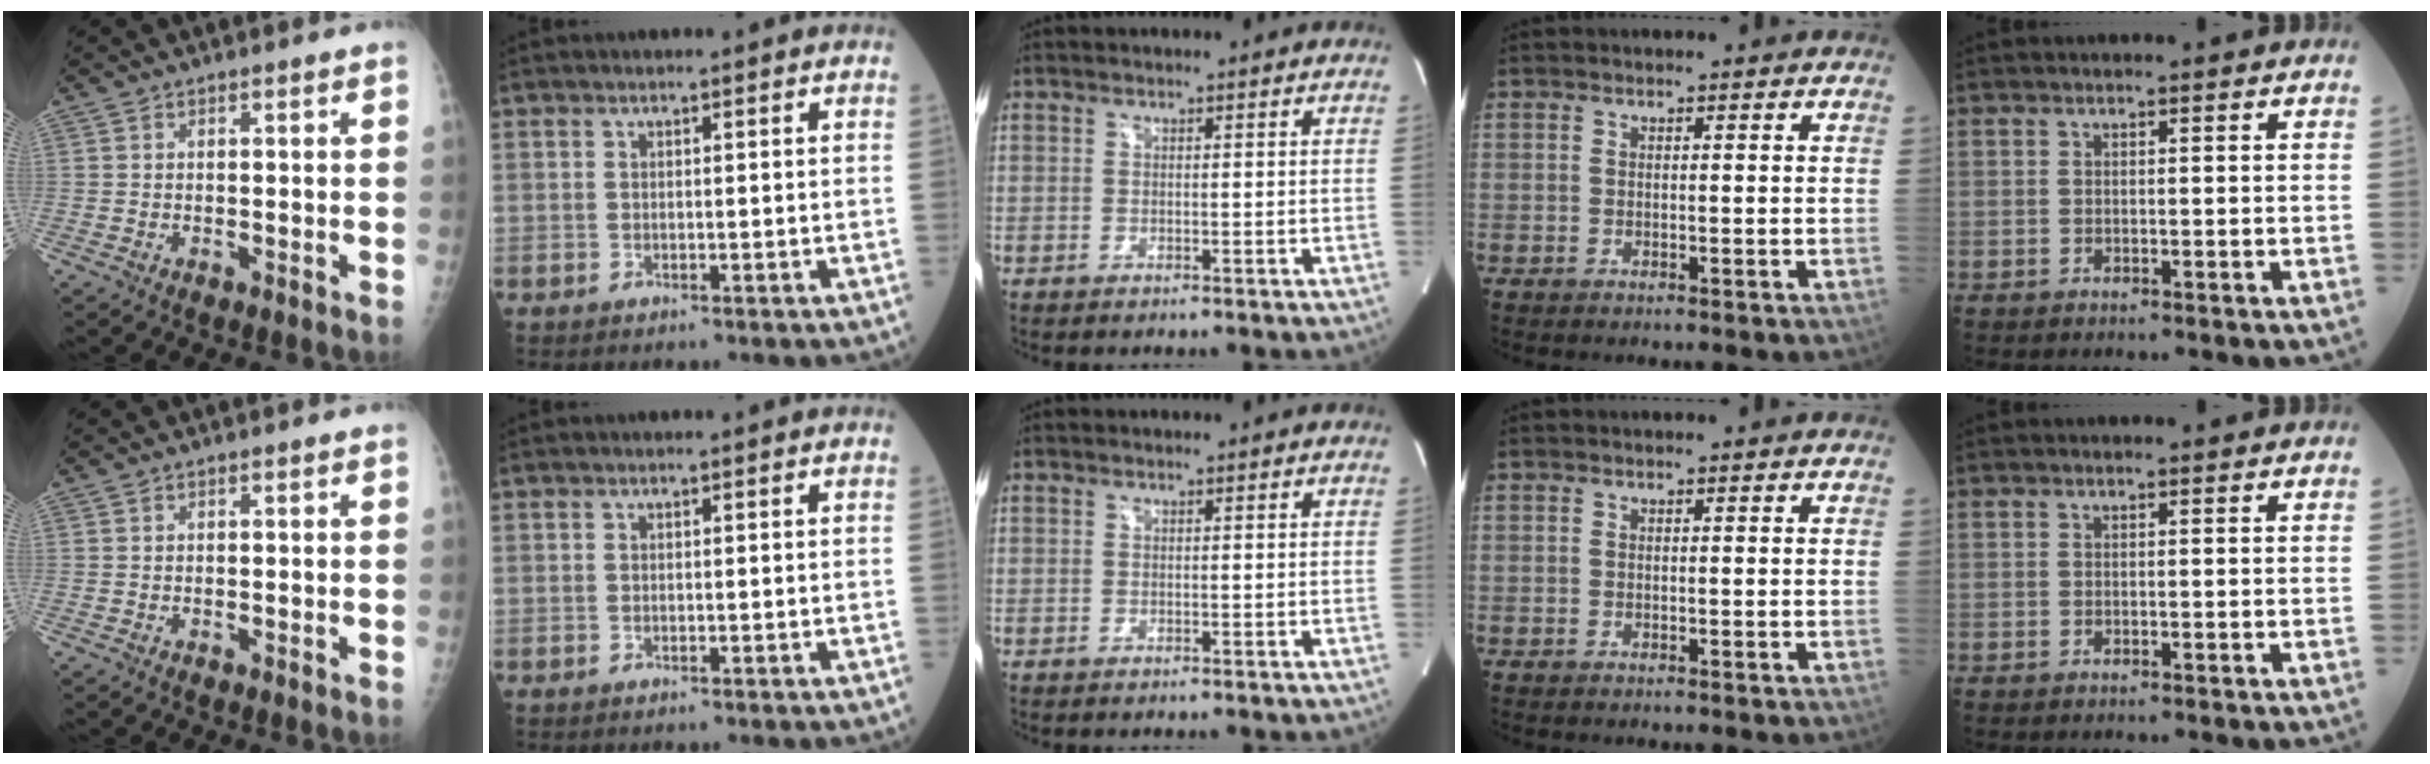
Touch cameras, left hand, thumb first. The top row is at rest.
{}